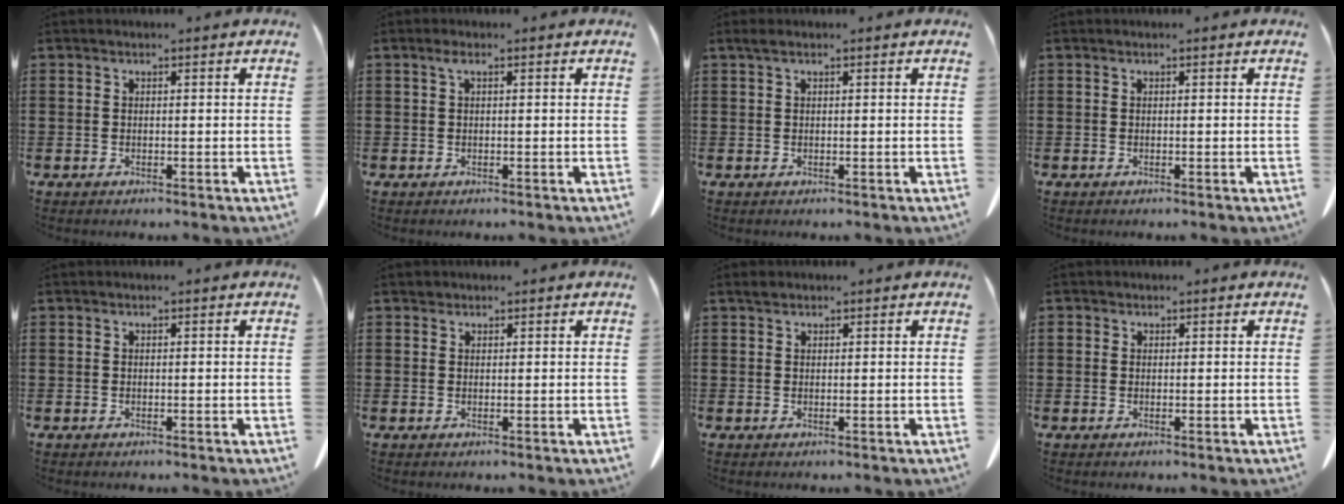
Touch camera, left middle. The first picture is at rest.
{"total": 1.3, "force": [0.3, 0.3, 1.2], "torque": [-0.025, 0.004, 0.004]}
{"total": 0.8, "force": [0.3, 0.2, 0.7], "torque": [-0.016, 0.003, 0.006]}
{"total": 0.0}
{"total": 0.0}
{"total": 0.5, "force": [0.4, 0.3, 0.1], "torque": [-0.003, 0.002, 0.008]}
{"total": 0.8, "force": [0.6, 0.4, 0.3], "torque": [-0.008, 0.003, 0.012]}
{"total": 0.6, "force": [0.2, 0.6, 0.1], "torque": [-0.004, 0.005, 0.003]}